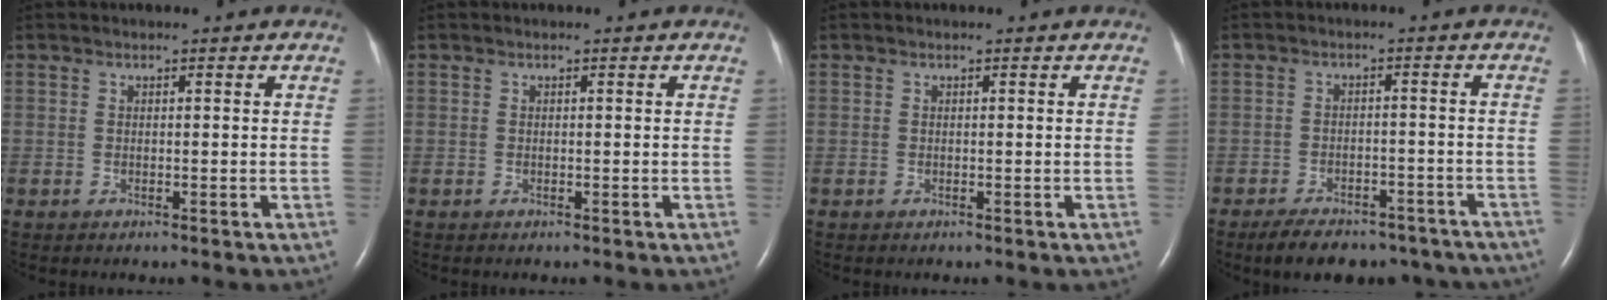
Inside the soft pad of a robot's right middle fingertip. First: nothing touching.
{"total": 0.0}
{"total": 0.0}
{"total": 14.4, "force": [-11.9, 5.9, 5.7], "torque": [-0.097, 0.007, -0.148]}